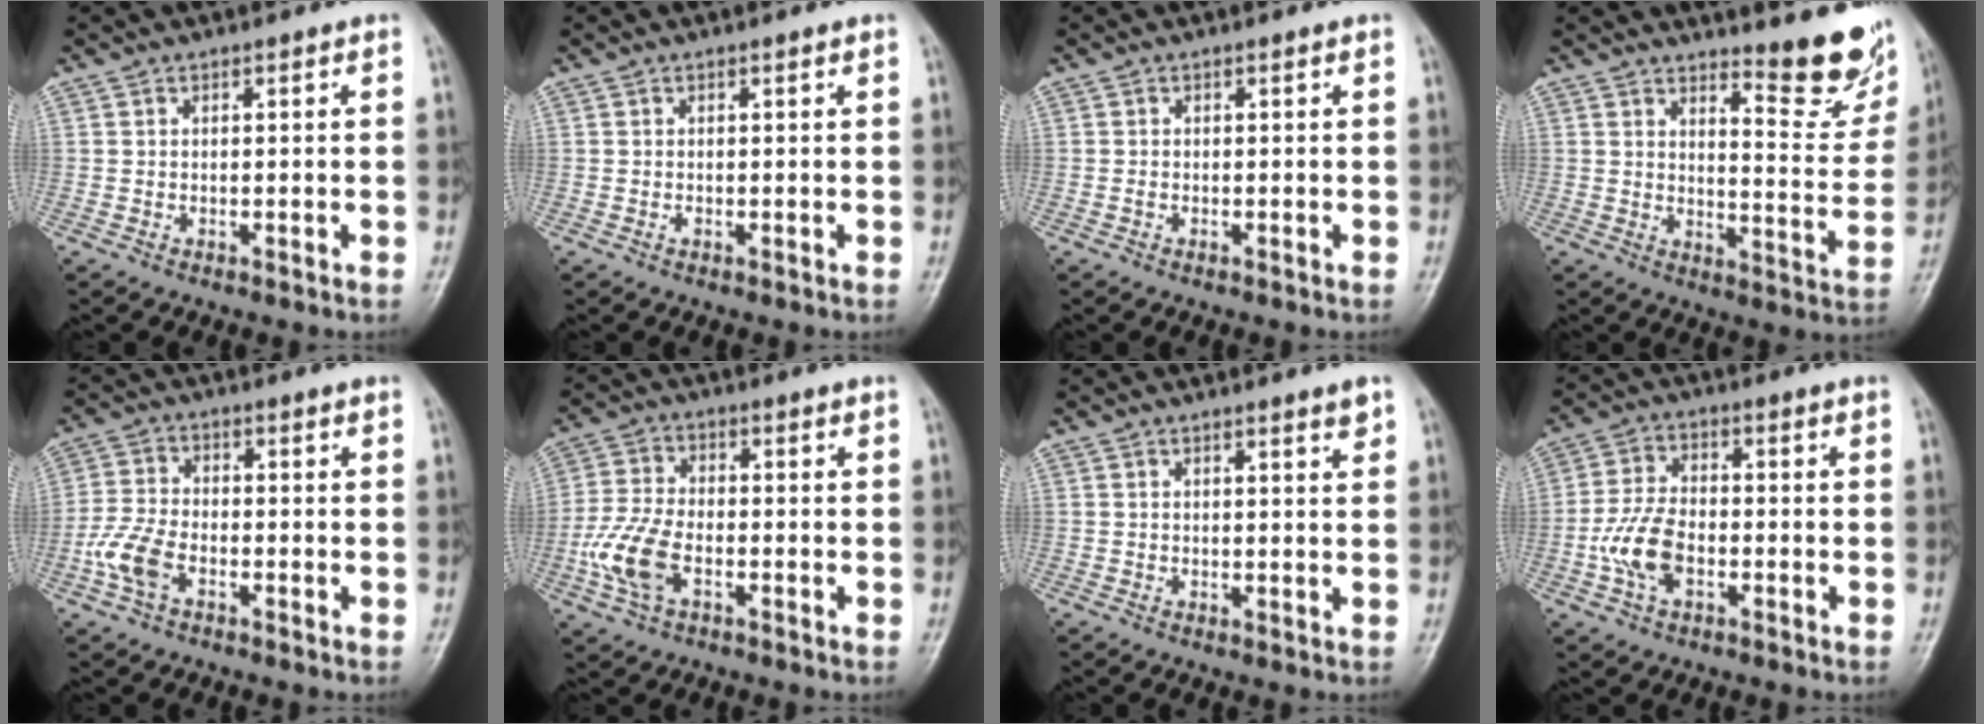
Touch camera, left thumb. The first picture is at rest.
{"total": 0.6, "force": [0.1, 0.3, 0.6], "torque": [-0.007, 0.002, 0.002]}
{"total": 0.0}
{"total": 12.0, "force": [10.0, 2.4, 6.2], "torque": [-0.050, -0.101, 0.127]}
{"total": 6.6, "force": [-3.0, 3.8, 4.5], "torque": [-0.101, 0.015, -0.064]}
{"total": 9.0, "force": [-3.3, 5.1, 6.7], "torque": [-0.150, 0.013, -0.067]}
{"total": 1.9, "force": [1.3, 0.2, 1.4], "torque": [-0.018, -0.009, 0.019]}
{"total": 8.2, "force": [-2.5, 4.9, 6.0], "torque": [-0.119, 0.017, -0.052]}